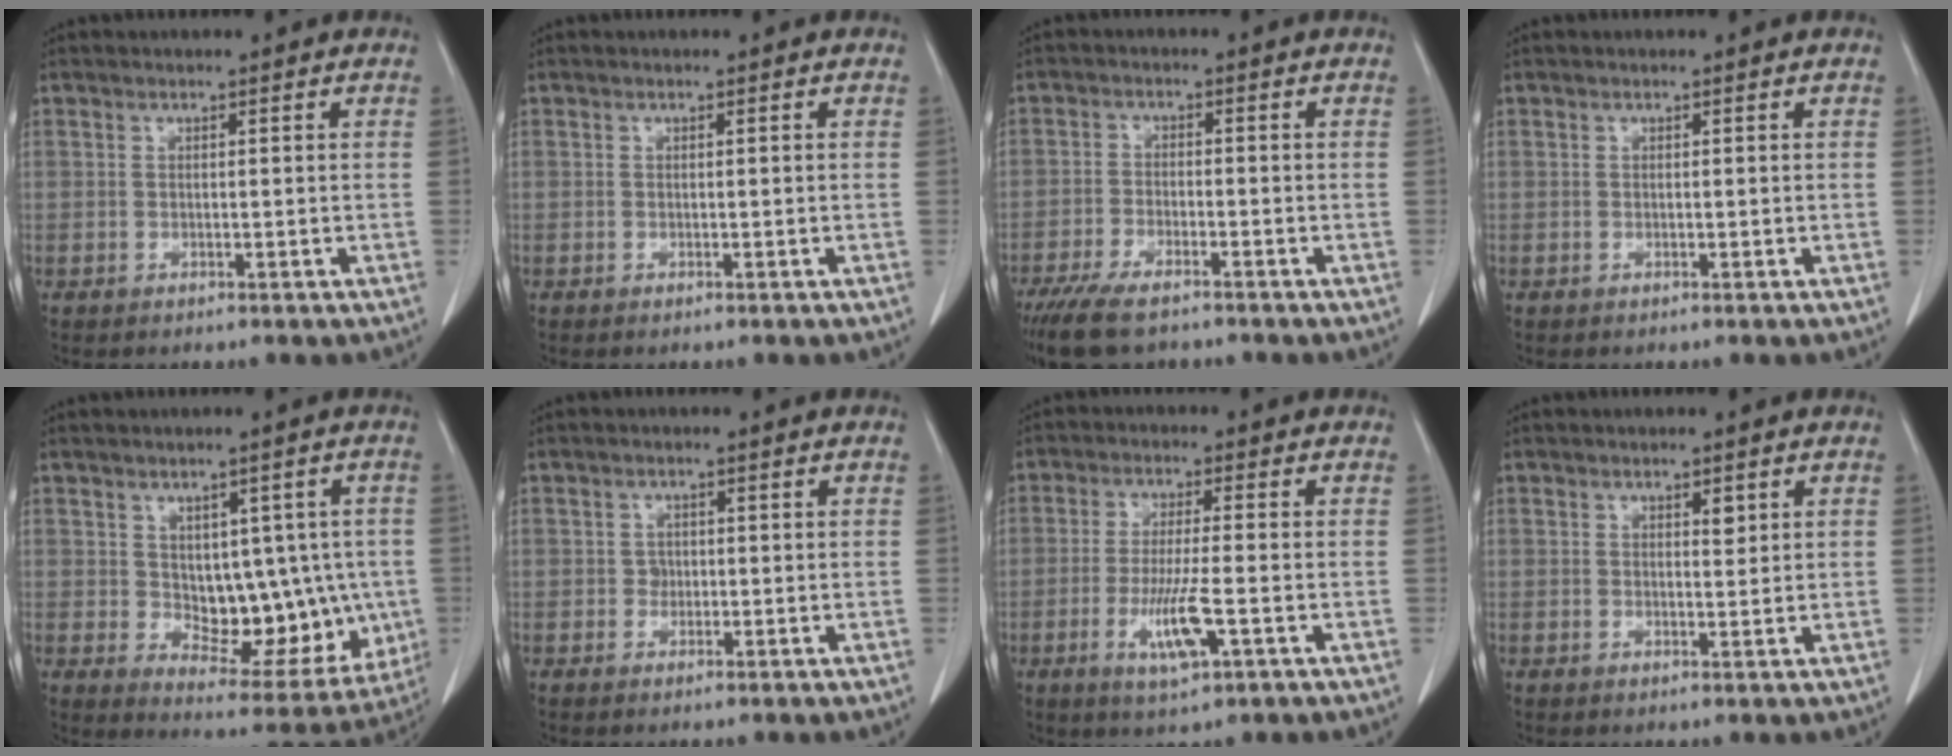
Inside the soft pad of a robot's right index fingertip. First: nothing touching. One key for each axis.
{"total": 0.0}
{"total": 8.7, "fx": -6.7, "fy": 2.5, "fz": 4.9, "tx": -0.089, "ty": -0.019, "tz": -0.115}
{"total": 0.0}
{"total": 13.0, "fx": 0.2, "fy": 7.3, "fz": 10.7, "tx": -0.121, "ty": 0.010, "tz": 0.036}
{"total": 1.1, "fx": 0.1, "fy": 1.0, "fz": 0.3, "tx": 0.002, "ty": 0.005, "tz": 0.005}
{"total": 7.2, "fx": -2.3, "fy": 0.6, "fz": 6.7, "tx": -0.128, "ty": -0.014, "tz": -0.036}
{"total": 1.5, "fx": 0.8, "fy": 0.6, "fz": 1.2, "tx": -0.018, "ty": -0.004, "tz": 0.012}